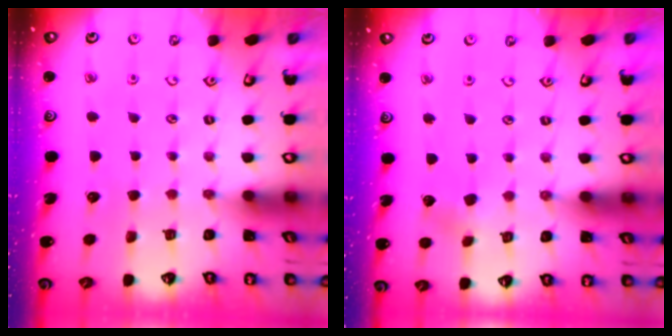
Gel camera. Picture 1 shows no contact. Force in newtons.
{"total": 2.0, "press": 1.9, "slide": 0.3}